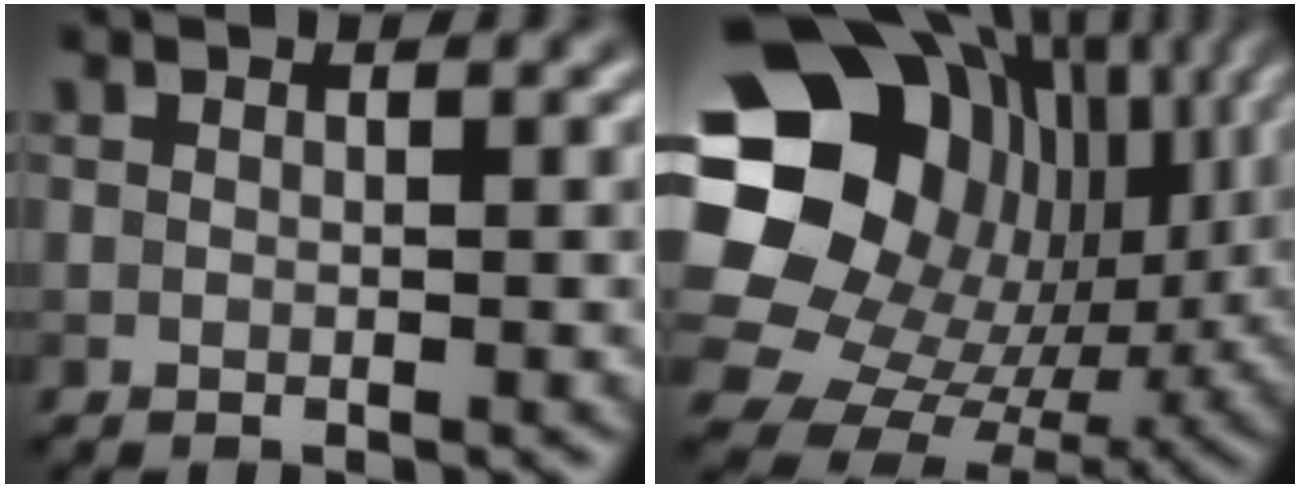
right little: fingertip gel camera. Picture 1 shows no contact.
{"total": 21.7, "force": [4.4, 18.1, 11.1], "torque": [-0.223, -0.003, 0.080]}